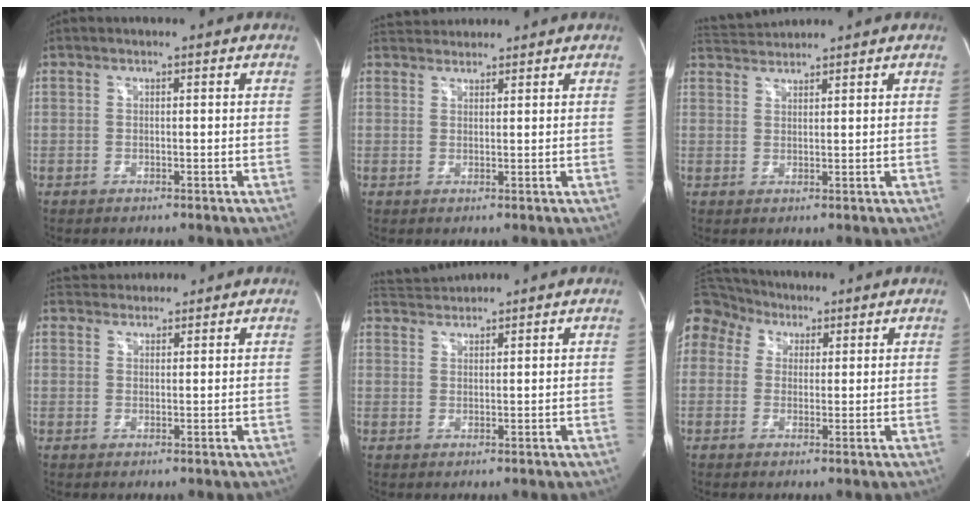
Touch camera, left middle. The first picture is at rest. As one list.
[{"total": 3.7, "force": [3.6, 0.9, 0.2], "torque": [-0.008, 0.030, 0.065]}, {"total": 3.3, "force": [3.3, -0.3, -0.4], "torque": [-0.004, 0.016, 0.067]}, {"total": 4.4, "force": [4.2, 1.4, 0.4], "torque": [-0.007, 0.031, 0.071]}, {"total": 3.4, "force": [3.4, -0.3, -0.4], "torque": [-0.004, 0.016, 0.069]}, {"total": 14.5, "force": [7.5, 11.4, 4.8], "torque": [-0.158, 0.085, 0.150]}]